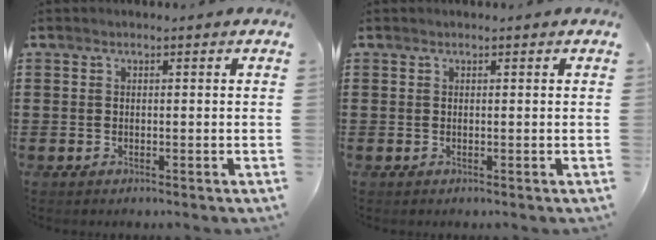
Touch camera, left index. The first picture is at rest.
{"total": 0.0}